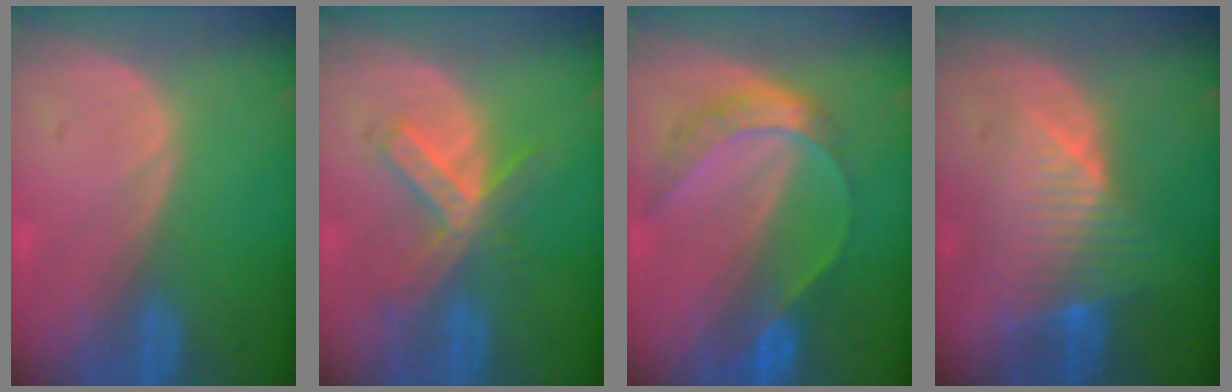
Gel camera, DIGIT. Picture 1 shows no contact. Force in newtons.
{"total": 6.3, "press": 5.8, "slide": 2.4}
{"total": 7.2, "press": 6.1, "slide": 4.0}
{"total": 8.1, "press": 6.9, "slide": 4.3}